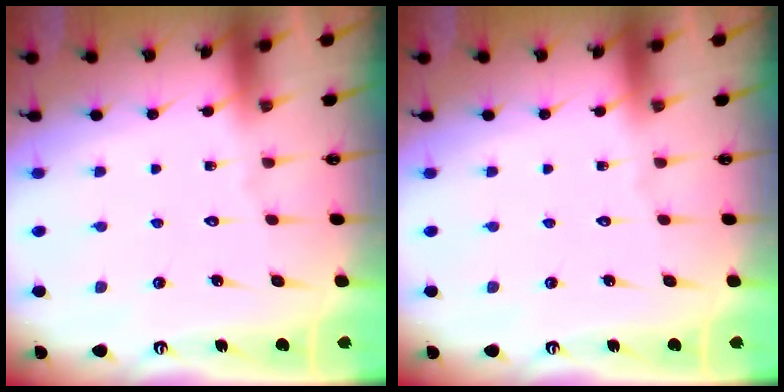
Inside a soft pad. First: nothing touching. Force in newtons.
{"total": 0.0}